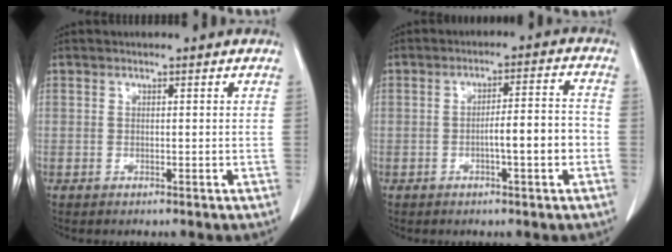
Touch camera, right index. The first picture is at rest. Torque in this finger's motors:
{"motor_torque": [0.91, -0.51, 0.25, 0.05]}